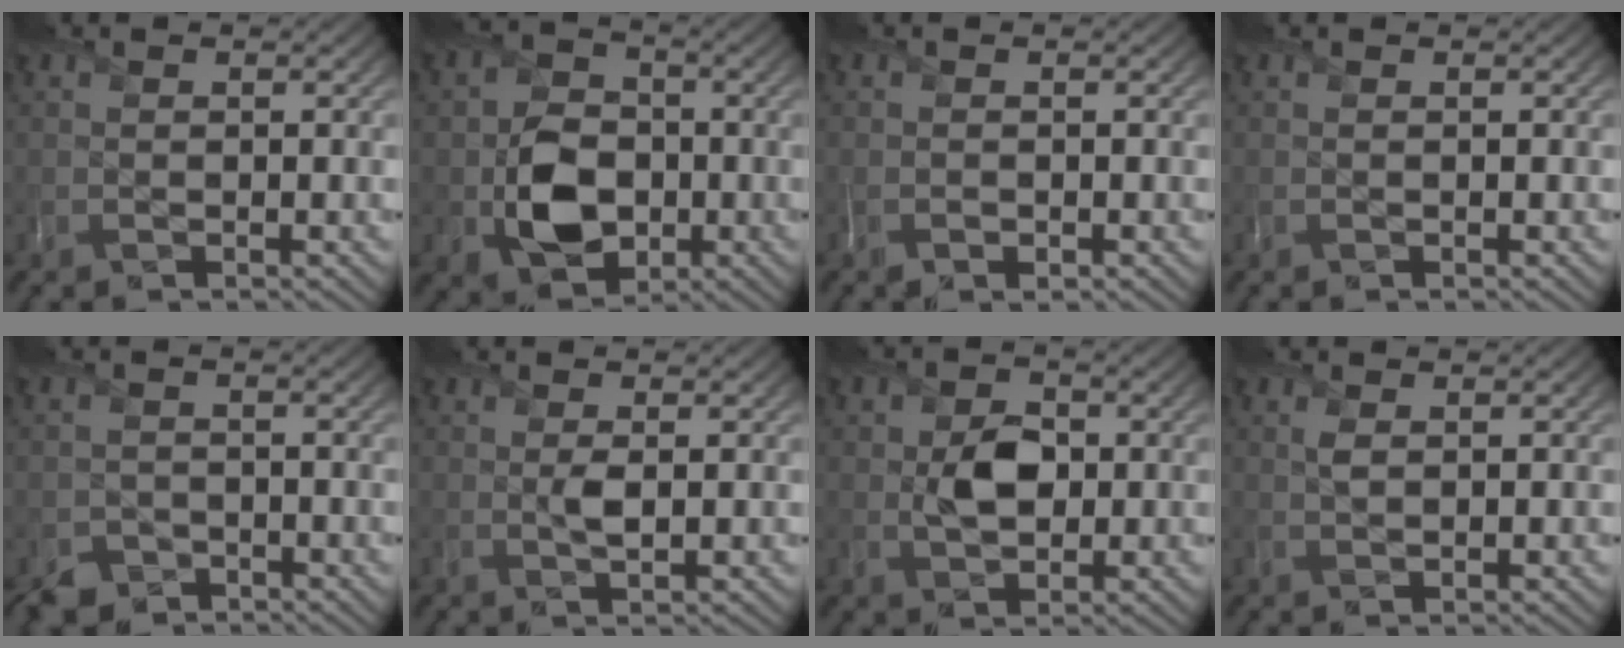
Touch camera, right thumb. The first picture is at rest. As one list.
[{"total": 7.5, "force": [-1.7, 5.9, 4.3], "torque": [-0.087, -0.009, -0.033]}, {"total": 0.9, "force": [-0.5, 0.6, 0.4], "torque": [-0.008, -0.002, -0.010]}, {"total": 0.0}, {"total": 2.8, "force": [-2.3, 1.7, 0.3], "torque": [-0.004, -0.005, -0.048]}, {"total": 1.5, "force": [0.3, 0.6, 1.3], "torque": [-0.027, -0.001, 0.007]}, {"total": 4.1, "force": [0.2, 3.1, 2.8], "torque": [-0.056, -0.002, -0.001]}, {"total": 1.0, "force": [0.5, 0.6, 0.7], "torque": [-0.018, 0.000, 0.012]}]